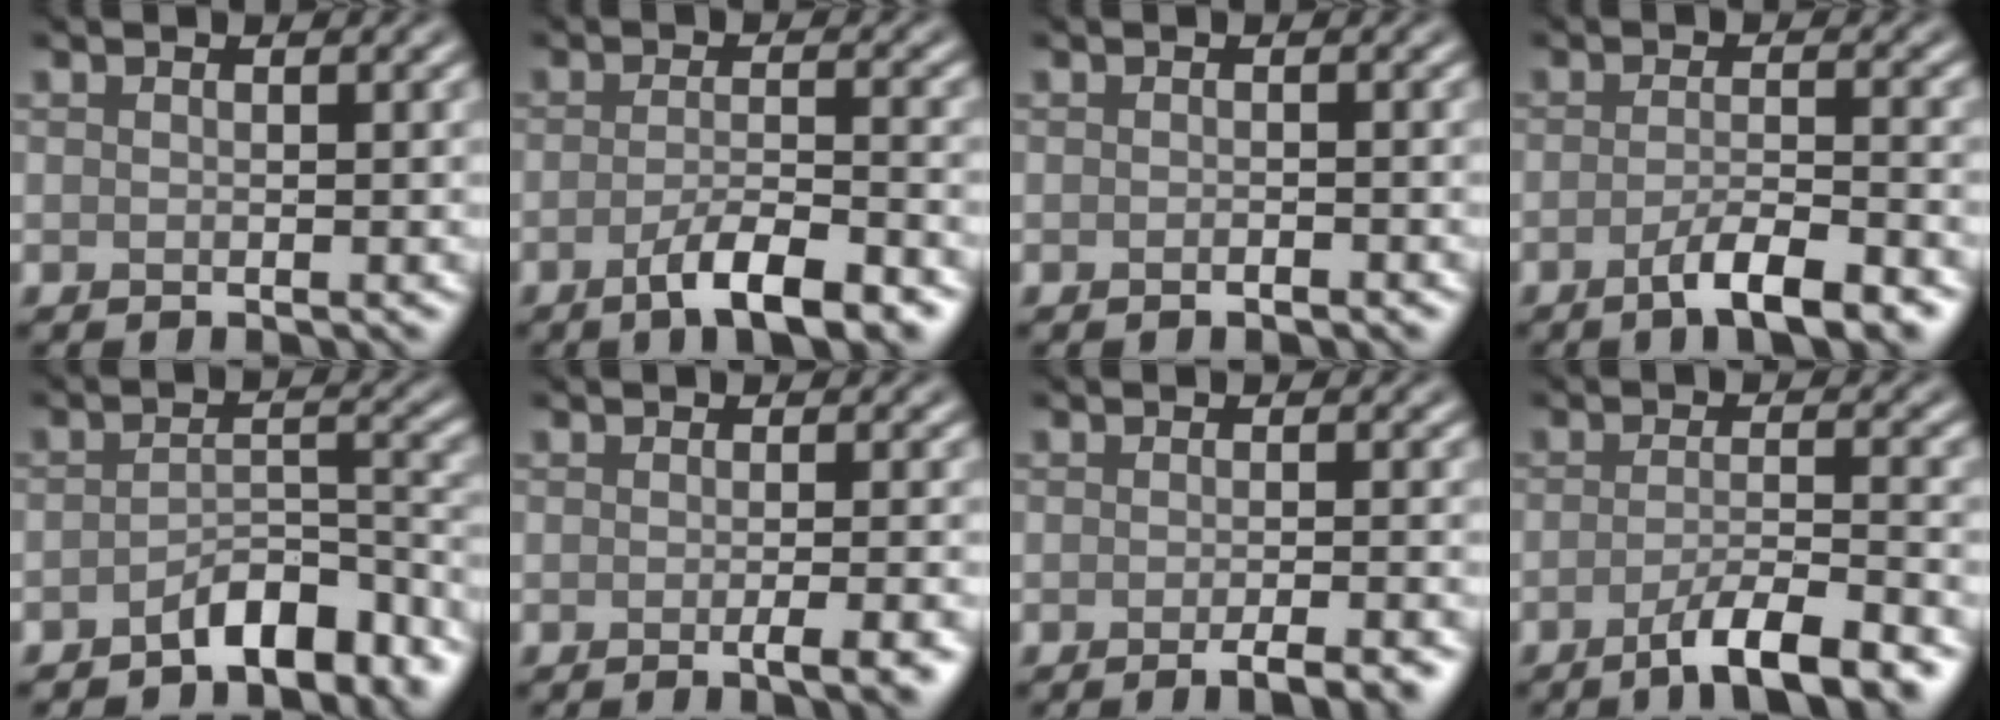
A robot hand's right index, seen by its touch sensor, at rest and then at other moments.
{"total": 5.3, "force": [-3.1, 1.2, 4.1], "torque": [-0.067, 0.001, -0.053]}
{"total": 0.7, "force": [-0.5, 0.1, 0.5], "torque": [-0.006, 0.000, -0.006]}
{"total": 4.7, "force": [-2.8, 1.0, 3.7], "torque": [-0.059, 0.002, -0.050]}
{"total": 4.8, "force": [-3.5, 1.9, 2.7], "torque": [-0.033, 0.010, -0.060]}
{"total": 3.4, "force": [-1.1, 0.9, 3.1], "torque": [-0.030, -0.001, -0.018]}
{"total": 3.5, "force": [-2.0, 0.8, 2.7], "torque": [-0.025, 0.001, -0.032]}
{"total": 6.0, "force": [-3.7, 1.2, 4.6], "torque": [-0.065, 0.004, -0.064]}